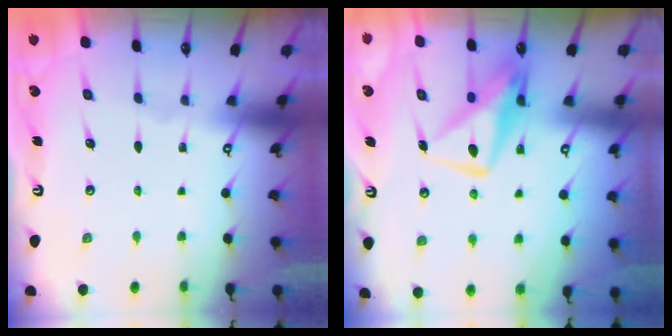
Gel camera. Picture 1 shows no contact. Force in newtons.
{"total": 10.8, "press": 10.8, "slide": 1.0}